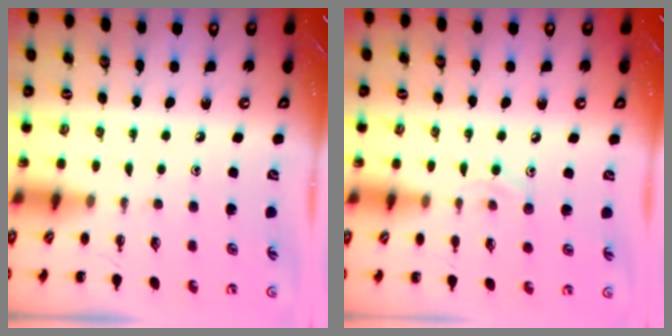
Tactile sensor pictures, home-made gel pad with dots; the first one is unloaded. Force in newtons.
{"total": 6.5, "press": 6.3, "slide": 1.8}